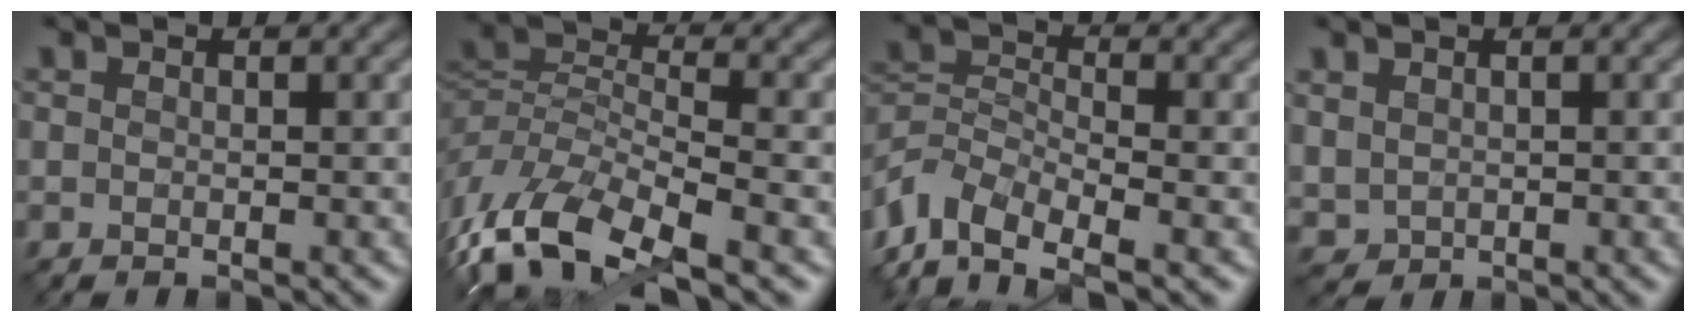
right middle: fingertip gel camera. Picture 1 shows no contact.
{"total": 10.4, "force": [-6.6, 3.9, 7.1], "torque": [-0.149, -0.009, -0.137]}
{"total": 6.0, "force": [-4.3, 2.6, 3.2], "torque": [-0.063, -0.002, -0.097]}
{"total": 1.2, "force": [0.7, 0.9, 0.2], "torque": [-0.010, -0.003, 0.021]}